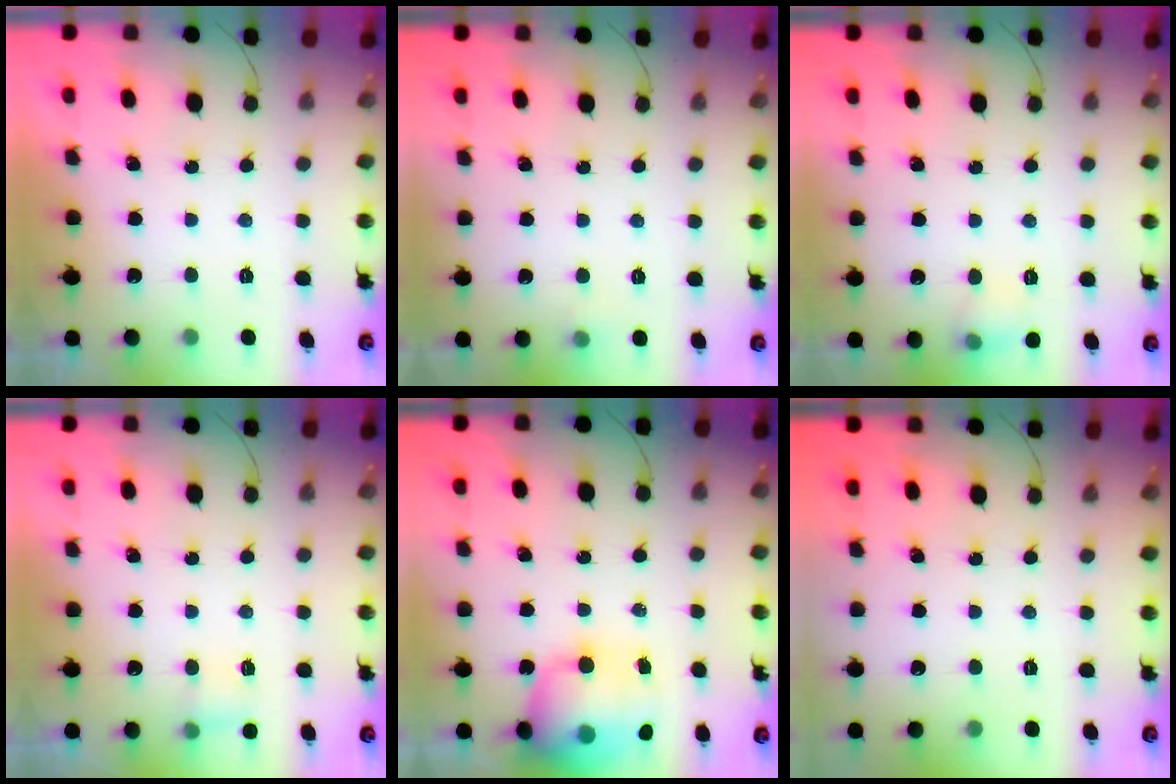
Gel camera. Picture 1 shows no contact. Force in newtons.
{"total": 4.0, "press": 3.9, "slide": 1.0}
{"total": 7.0, "press": 6.8, "slide": 1.9}
{"total": 5.0, "press": 3.8, "slide": 3.3}
{"total": 15.6, "press": 15.1, "slide": 3.8}
{"total": 0.0}